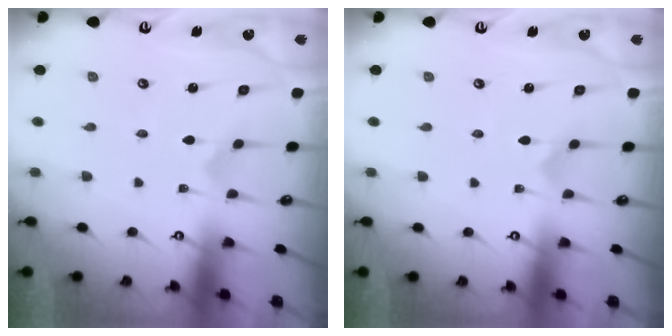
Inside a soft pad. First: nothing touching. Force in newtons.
{"total": 0.0}